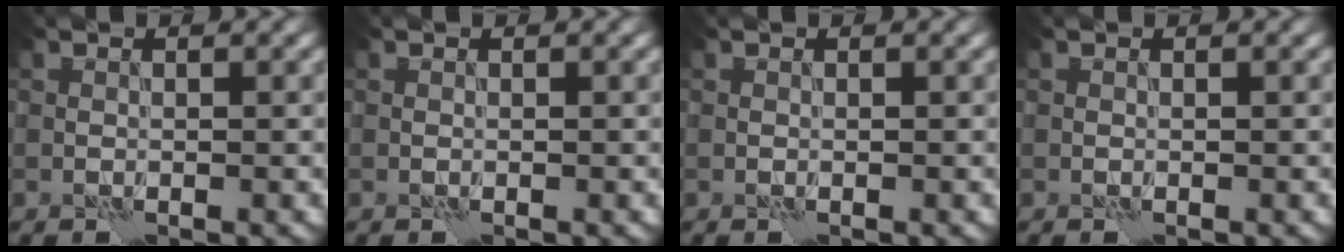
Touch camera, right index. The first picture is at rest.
{"total": 0.0}
{"total": 0.0}
{"total": 0.0}